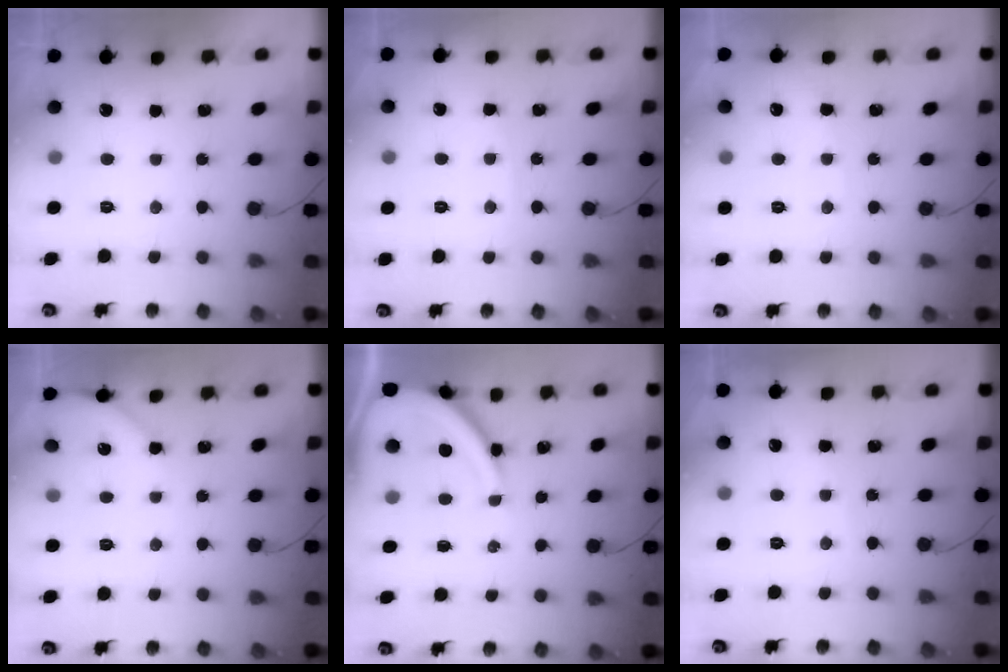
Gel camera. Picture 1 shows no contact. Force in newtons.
{"total": 2.7, "press": 2.7, "slide": 0.5}
{"total": 2.7, "press": 2.6, "slide": 0.4}
{"total": 3.5, "press": 3.4, "slide": 0.4}
{"total": 13.1, "press": 13.0, "slide": 1.3}
{"total": 1.4, "press": 1.4, "slide": 0.2}